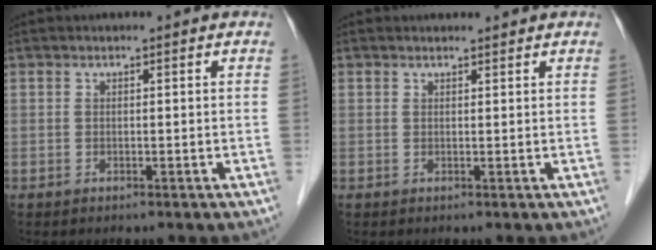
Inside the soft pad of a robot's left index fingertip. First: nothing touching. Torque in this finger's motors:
{"motor_torque": [0.23, -0.42, -0.03, -0.02]}